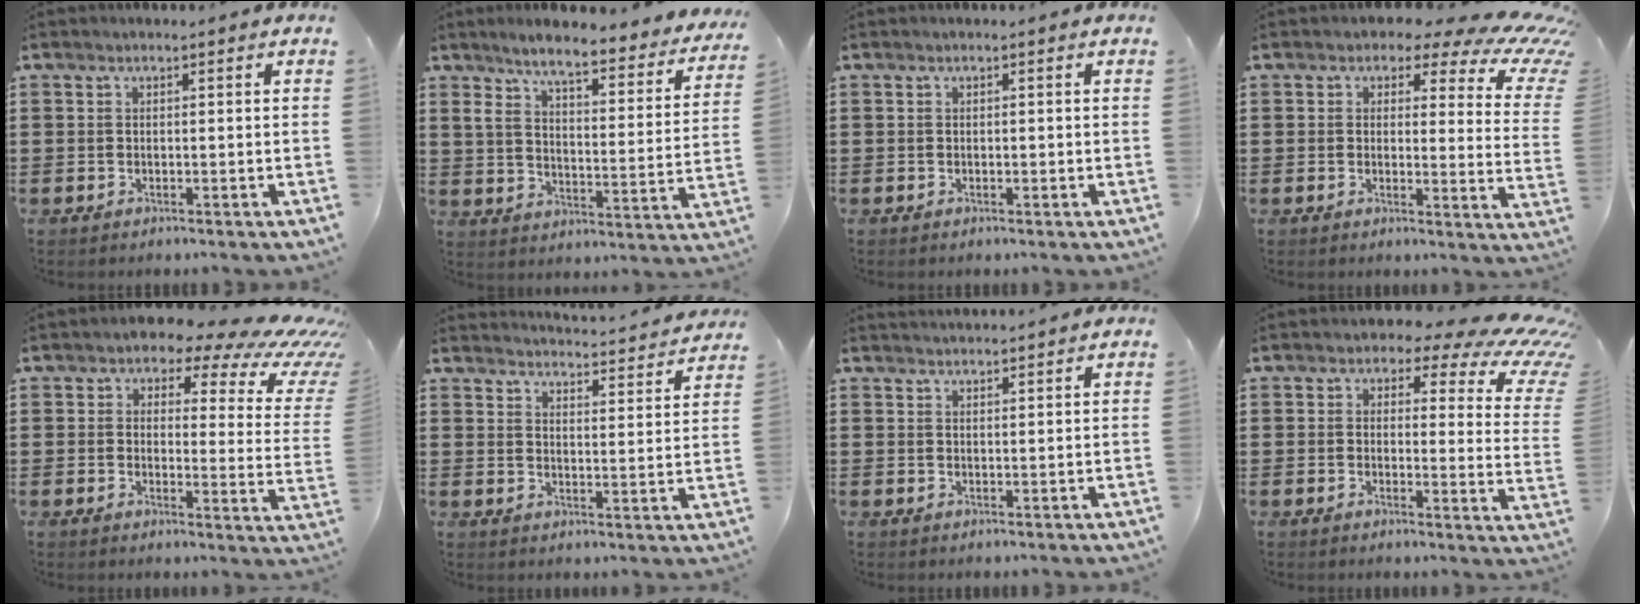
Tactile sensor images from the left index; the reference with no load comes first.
{"total": 6.3, "force": [5.2, 0.2, 3.5], "torque": [-0.093, -0.038, 0.080]}
{"total": 0.0}
{"total": 5.3, "force": [3.5, 2.7, 2.9], "torque": [-0.052, -0.019, 0.054]}
{"total": 7.3, "force": [5.5, 2.9, 3.8], "torque": [-0.068, -0.034, 0.090]}
{"total": 3.5, "force": [3.4, -0.5, 0.0], "torque": [-0.012, -0.035, 0.053]}
{"total": 1.6, "force": [1.6, 0.0, -0.1], "torque": [-0.002, 0.001, 0.031]}
{"total": 5.8, "force": [4.1, 2.7, 3.1], "torque": [-0.056, -0.025, 0.067]}